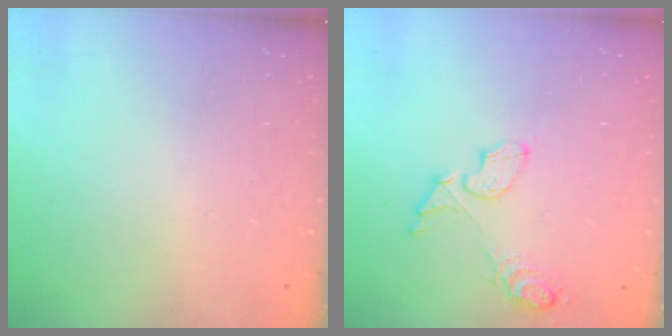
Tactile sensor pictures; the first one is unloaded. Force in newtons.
{"total": 7.9, "press": 7.9, "slide": 0.4}